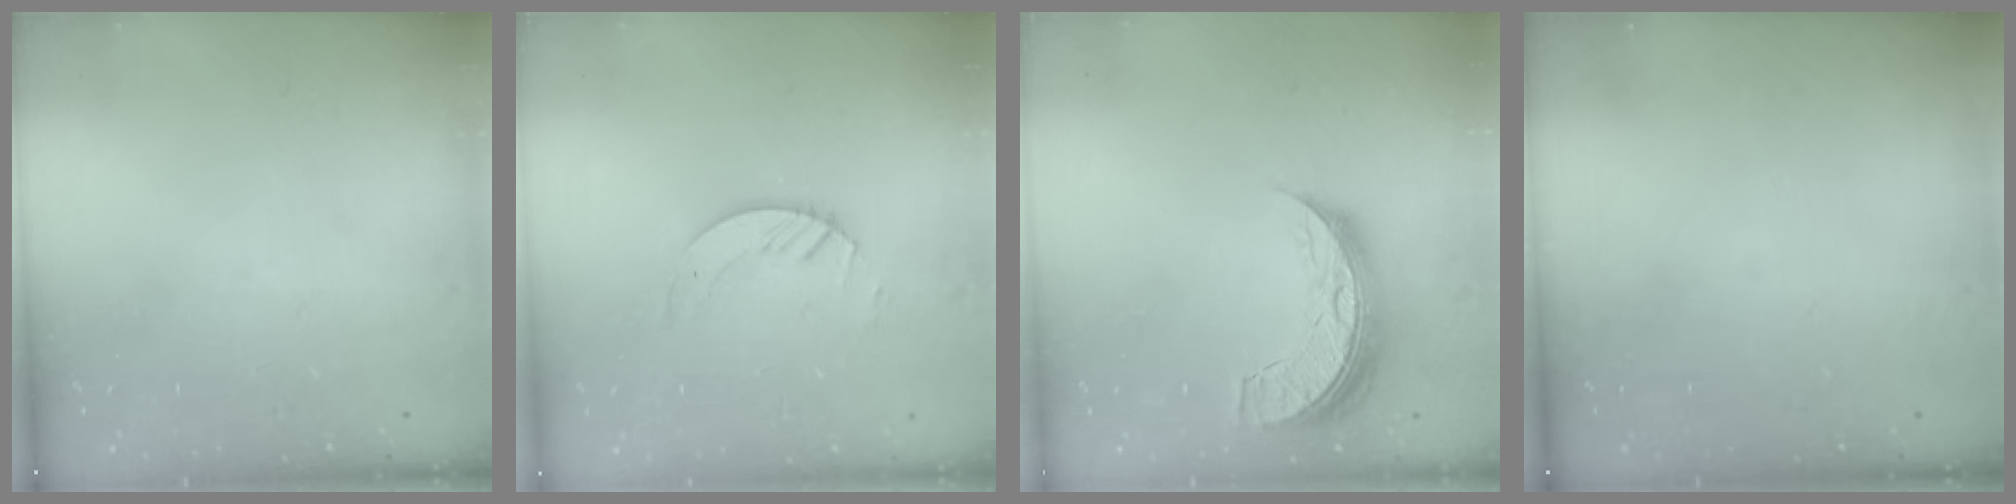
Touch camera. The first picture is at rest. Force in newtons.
{"total": 3.2, "press": 3.2, "slide": 0.3}
{"total": 9.8, "press": 9.8, "slide": 0.8}
{"total": 0.0}